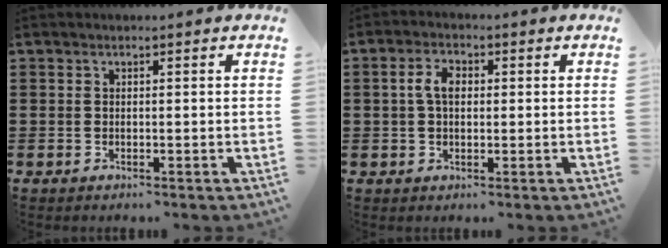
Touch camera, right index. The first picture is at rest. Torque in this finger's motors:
{"motor_torque": [0.77, -0.20, 0.29, 0.12]}